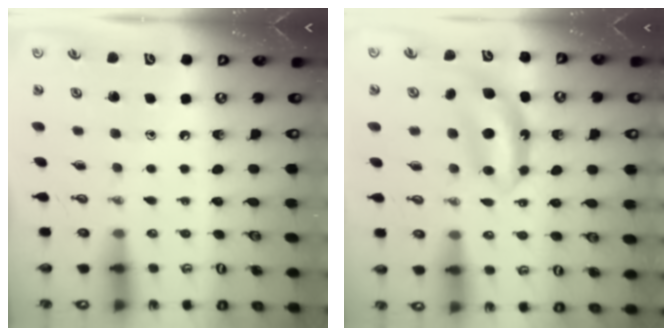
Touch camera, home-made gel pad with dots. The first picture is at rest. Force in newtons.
{"total": 7.5, "press": 7.5, "slide": 0.1}